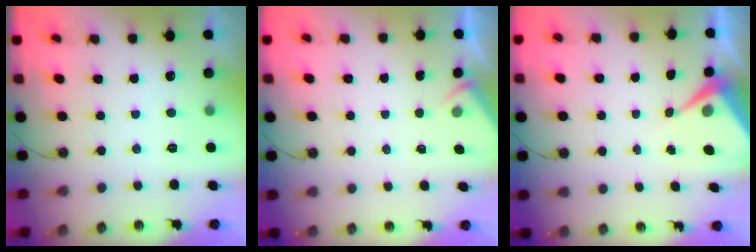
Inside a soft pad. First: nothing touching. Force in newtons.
{"total": 2.2, "press": 2.1, "slide": 0.4}
{"total": 5.4, "press": 5.4, "slide": 0.6}